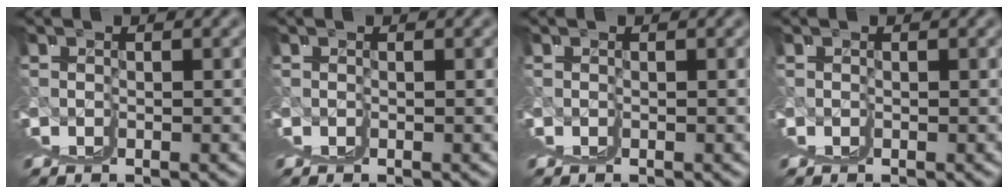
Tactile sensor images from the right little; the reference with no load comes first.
{"total": 0.0}
{"total": 0.0}
{"total": 0.0}